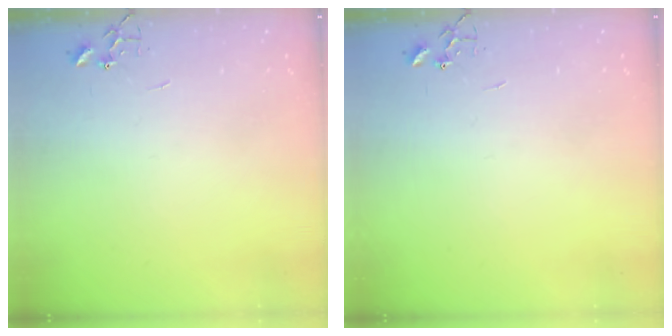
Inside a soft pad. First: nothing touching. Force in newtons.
{"total": 0.0}